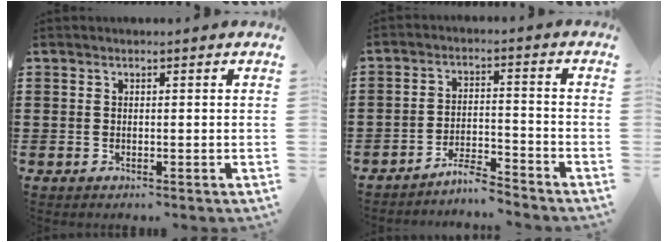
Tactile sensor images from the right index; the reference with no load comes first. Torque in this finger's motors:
{"motor_torque": [0.08, 0.18, 0.04, -0.01]}